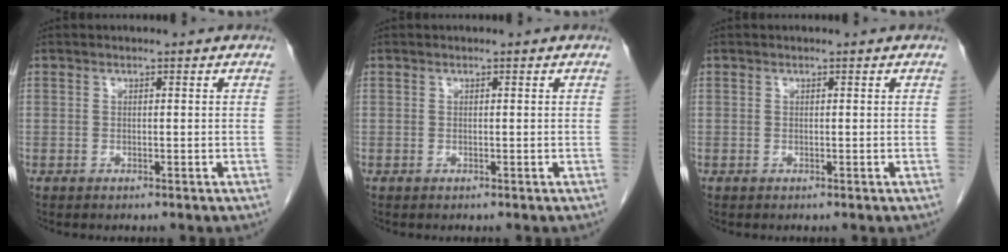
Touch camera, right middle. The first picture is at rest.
{"total": 0.0}
{"total": 0.0}